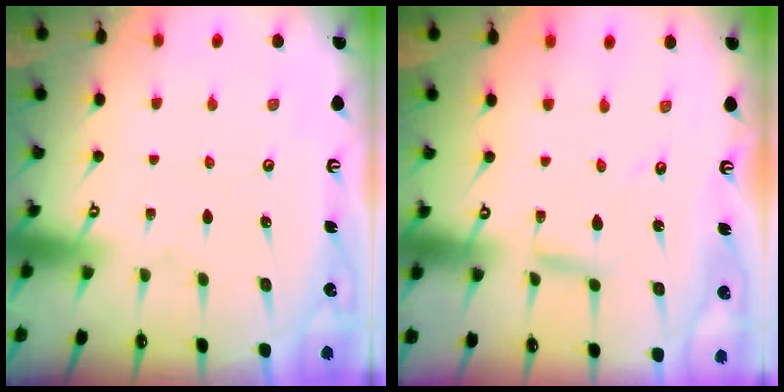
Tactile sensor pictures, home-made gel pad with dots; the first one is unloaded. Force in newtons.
{"total": 2.2, "press": 2.2, "slide": 0.2}